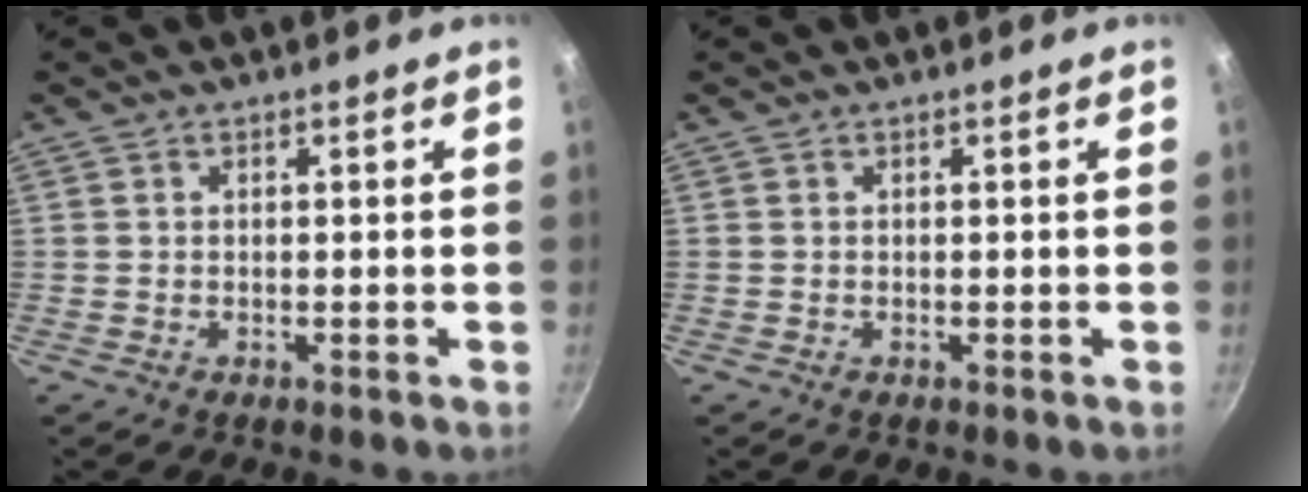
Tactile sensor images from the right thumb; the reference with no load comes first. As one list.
[{"total": 0.0}]